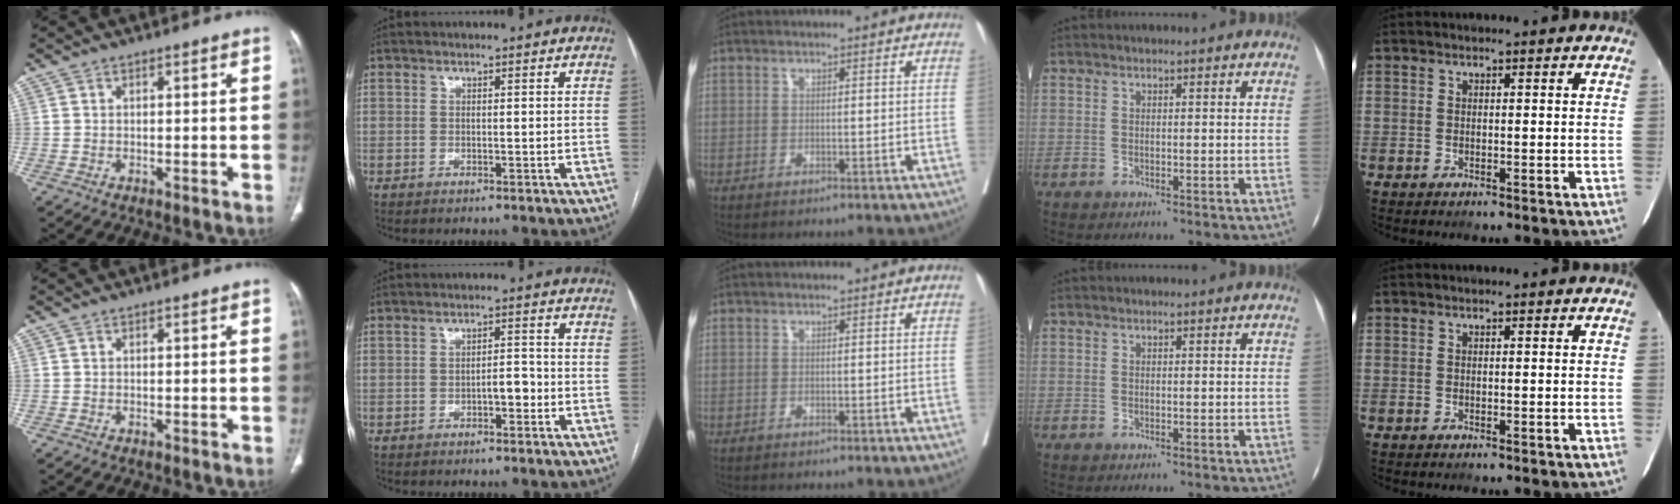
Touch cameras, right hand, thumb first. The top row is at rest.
{"index": {"total": 2.7, "force": [-1.1, 1.0, 2.2], "torque": [-0.030, 0.006, -0.018]}}